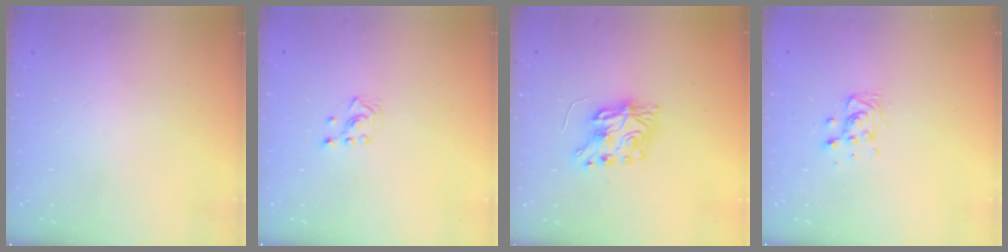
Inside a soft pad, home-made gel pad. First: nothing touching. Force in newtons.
{"total": 2.5, "press": 2.3, "slide": 1.0}
{"total": 7.9, "press": 7.9, "slide": 0.2}
{"total": 9.3, "press": 9.0, "slide": 2.3}